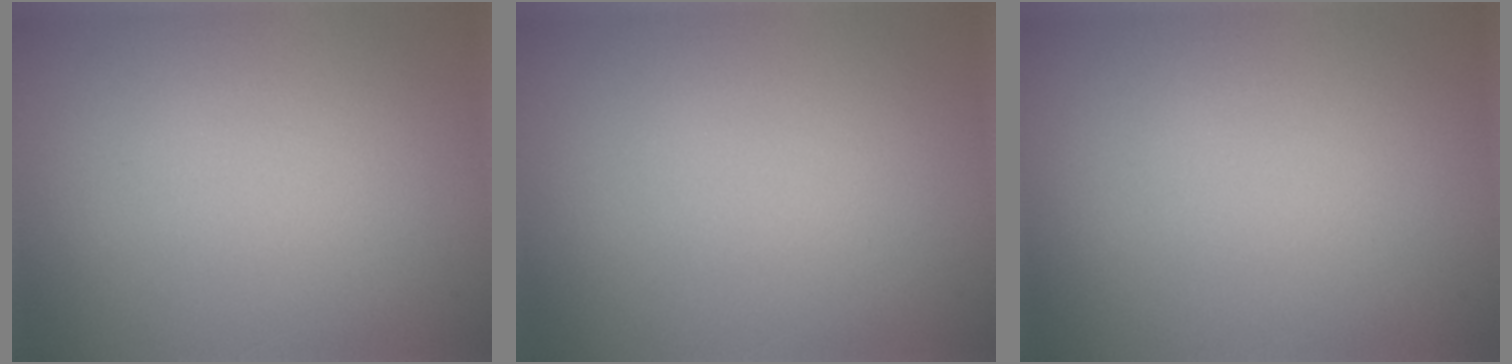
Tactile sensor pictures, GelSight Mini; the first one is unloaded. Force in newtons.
{"total": 0.0}
{"total": 0.0}